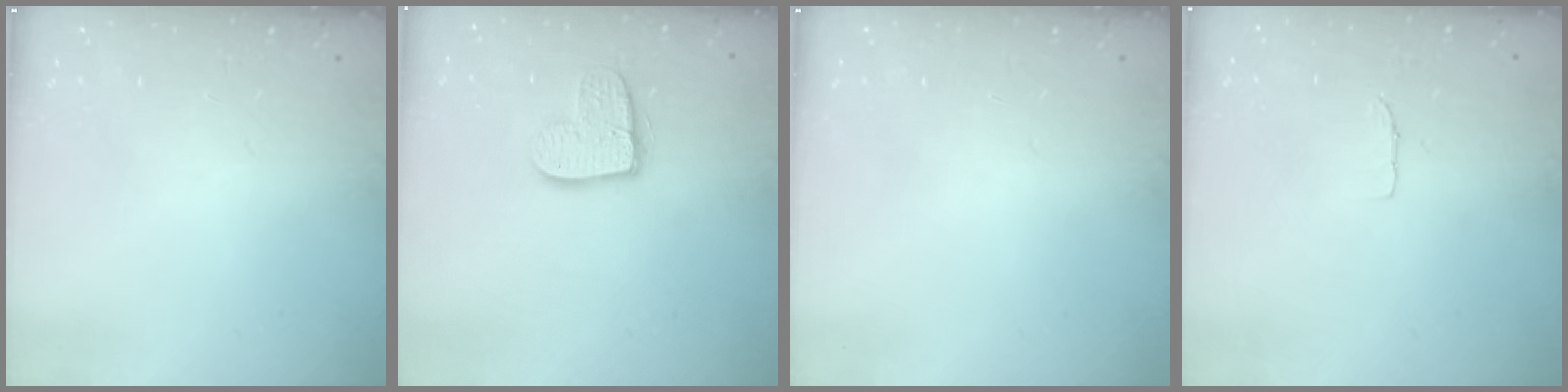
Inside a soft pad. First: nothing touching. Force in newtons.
{"total": 11.6, "press": 11.6, "slide": 1.0}
{"total": 0.0}
{"total": 3.4, "press": 3.4, "slide": 0.2}